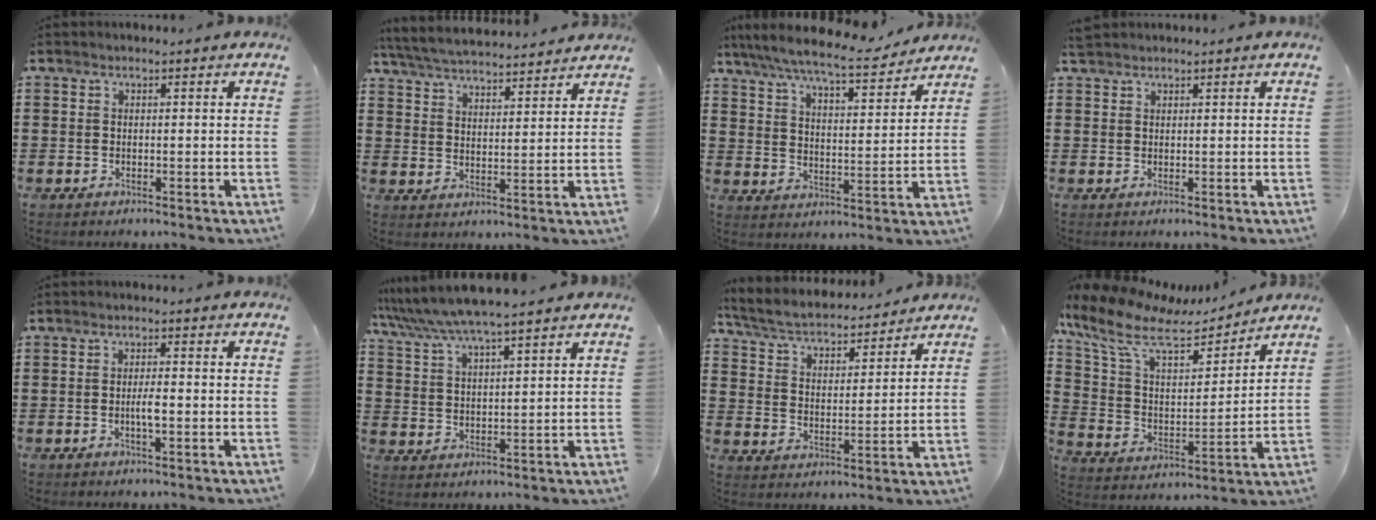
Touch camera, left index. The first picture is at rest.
{"total": 5.4, "force": [5.2, 0.3, 1.1], "torque": [-0.045, -0.027, 0.091]}
{"total": 8.6, "force": [7.7, 0.4, 3.8], "torque": [-0.103, -0.041, 0.132]}
{"total": 1.3, "force": [1.2, 0.3, 0.3], "torque": [-0.009, 0.001, 0.023]}
{"total": 2.6, "force": [-0.5, 0.4, 2.5], "torque": [-0.045, 0.001, -0.010]}
{"total": 6.2, "force": [5.6, 0.1, 2.8], "torque": [-0.074, -0.025, 0.096]}
{"total": 5.0, "force": [4.7, 0.6, 1.4], "torque": [-0.052, -0.031, 0.077]}
{"total": 10.8, "force": [8.1, 3.6, 6.1], "torque": [-0.151, -0.036, 0.139]}